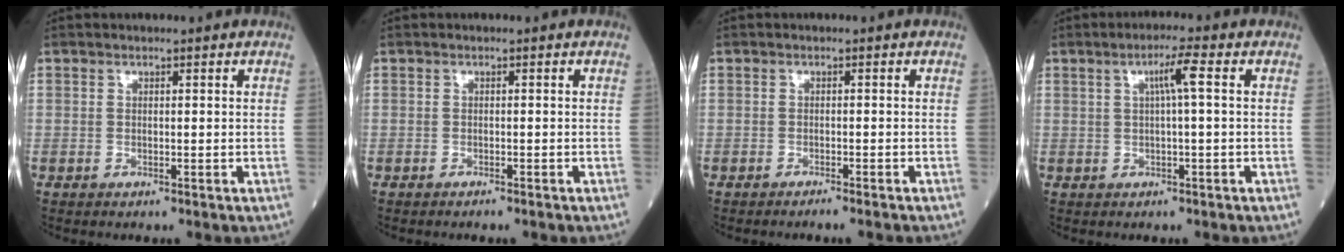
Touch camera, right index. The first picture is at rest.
{"total": 1.3, "force": [-1.1, 0.1, 0.6], "torque": [-0.010, -0.002, -0.013]}
{"total": 2.6, "force": [-2.3, -0.2, 1.2], "torque": [-0.013, 0.000, -0.028]}
{"total": 3.7, "force": [0.8, -0.3, 3.6], "torque": [-0.063, 0.007, 0.013]}